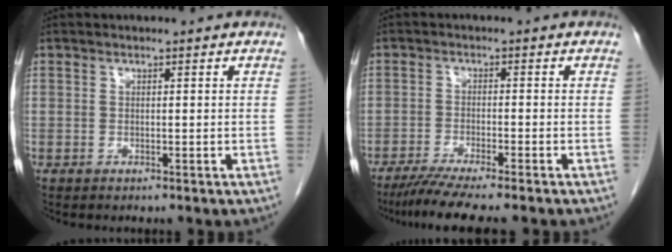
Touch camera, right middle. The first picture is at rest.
{"total": 7.8, "force": [-6.4, -0.3, 4.4], "torque": [-0.064, -0.021, -0.104]}